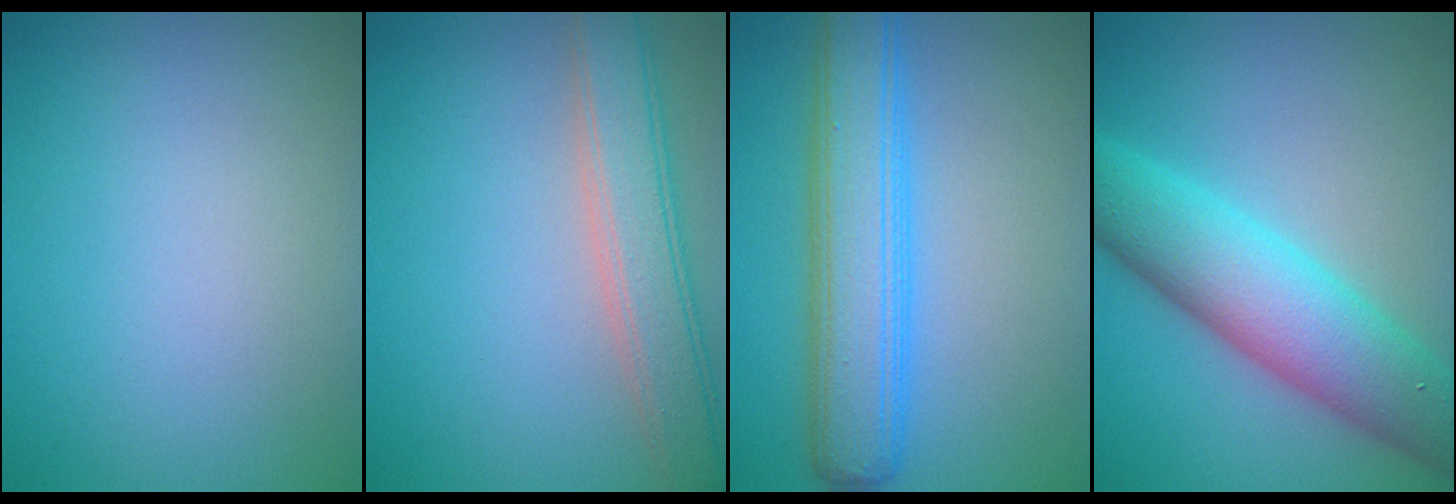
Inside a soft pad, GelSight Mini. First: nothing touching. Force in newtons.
{"total": 5.1, "press": 5.1, "slide": 0.3}
{"total": 5.5, "press": 5.5, "slide": 0.3}
{"total": 8.8, "press": 8.8, "slide": 0.2}